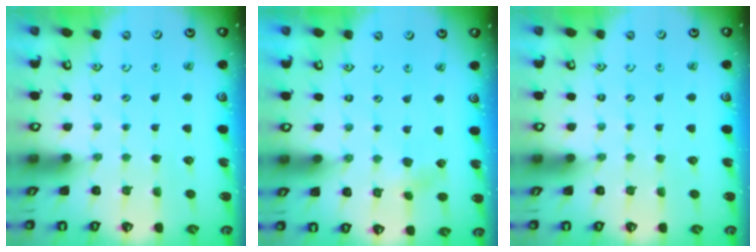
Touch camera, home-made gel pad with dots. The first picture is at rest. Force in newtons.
{"total": 1.8, "press": 1.8, "slide": 0.3}
{"total": 0.0}